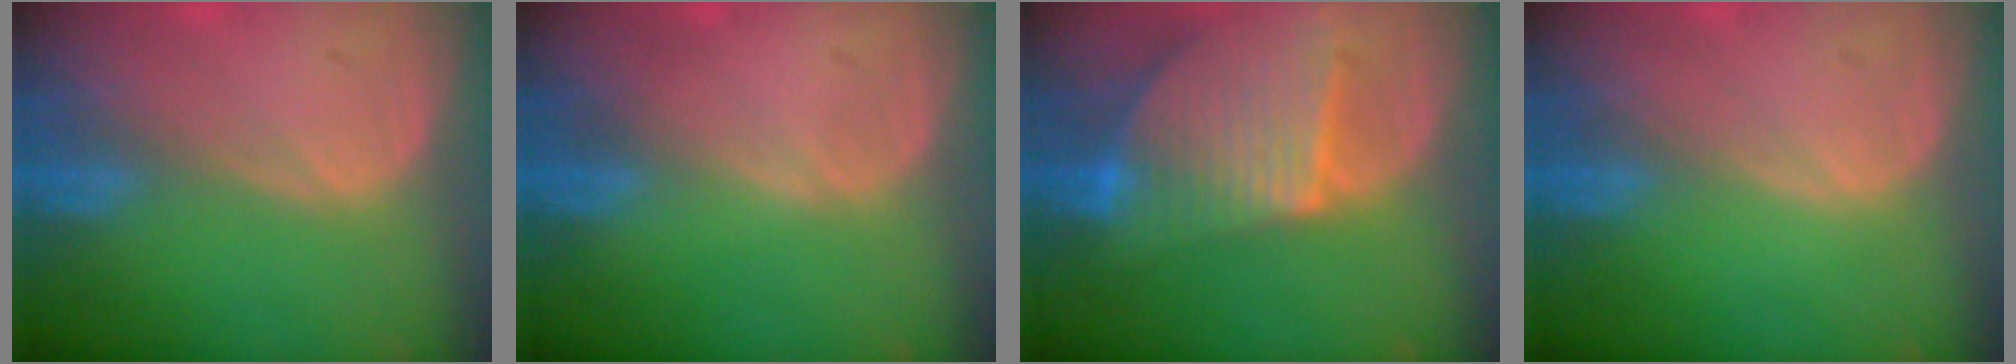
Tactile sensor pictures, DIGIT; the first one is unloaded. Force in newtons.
{"total": 0.0}
{"total": 9.5, "press": 8.2, "slide": 4.7}
{"total": 0.0}